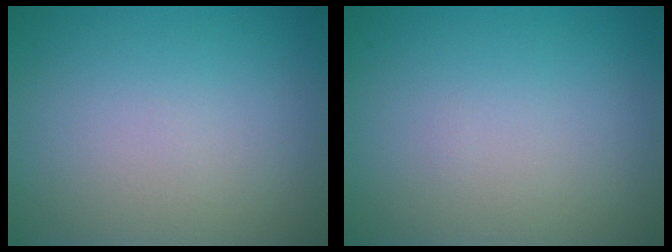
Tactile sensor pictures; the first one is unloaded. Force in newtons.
{"total": 0.0}